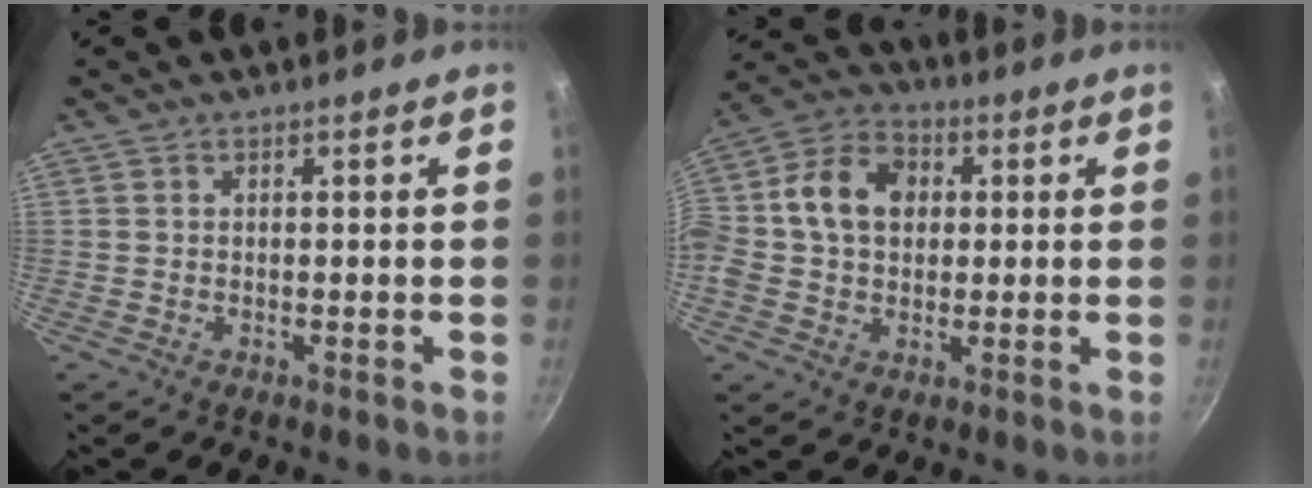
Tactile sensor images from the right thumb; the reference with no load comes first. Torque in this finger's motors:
{"motor_torque": [1.98, 3.03, 2.77, 0.00, 0.41]}